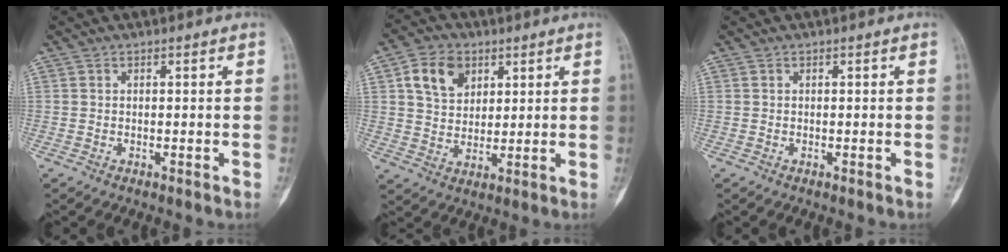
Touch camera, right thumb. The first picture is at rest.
{"total": 8.9, "force": [3.6, 6.6, 4.8], "torque": [-0.062, -0.009, 0.067]}
{"total": 0.0}